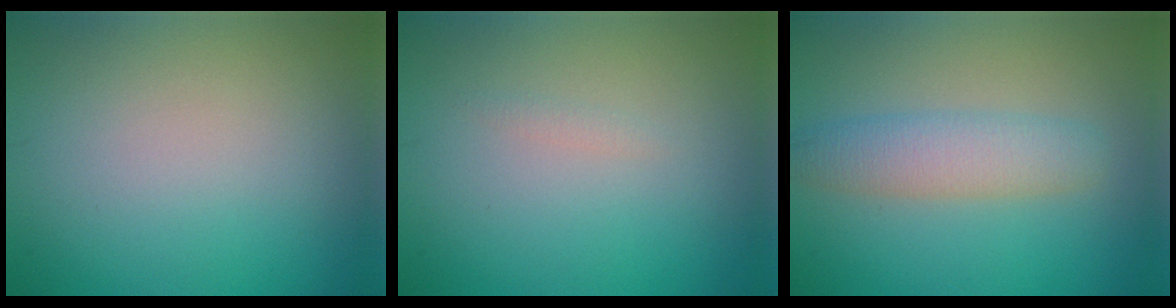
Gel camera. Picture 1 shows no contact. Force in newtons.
{"total": 0.5, "press": 0.5, "slide": 0.1}
{"total": 3.7, "press": 3.7, "slide": 0.1}